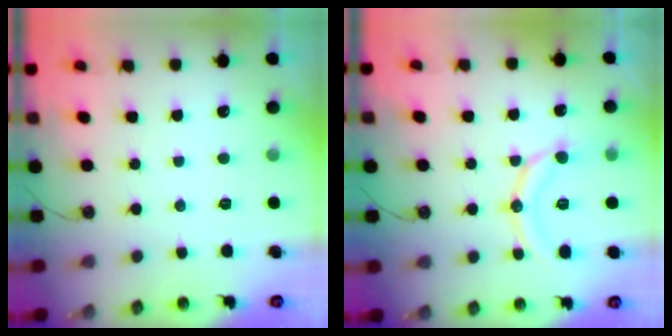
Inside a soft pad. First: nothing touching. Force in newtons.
{"total": 12.2, "press": 12.2, "slide": 1.1}